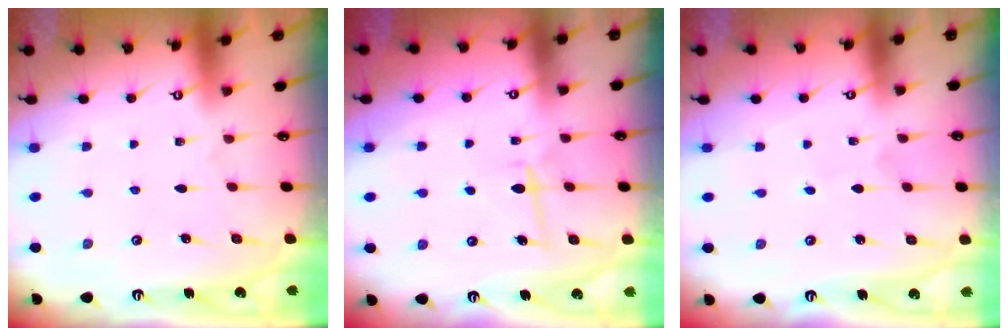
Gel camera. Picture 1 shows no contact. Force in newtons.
{"total": 5.9, "press": 5.8, "slide": 1.0}
{"total": 0.6, "press": 0.6, "slide": 0.0}